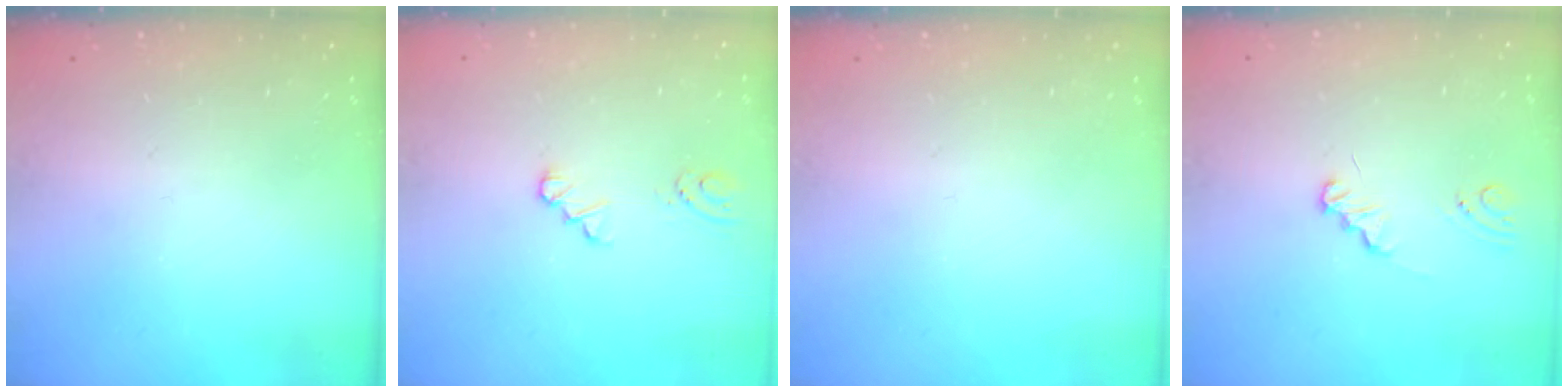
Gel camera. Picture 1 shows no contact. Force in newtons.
{"total": 1.4, "press": 1.4, "slide": 0.2}
{"total": 0.0}
{"total": 1.0, "press": 1.0, "slide": 0.1}